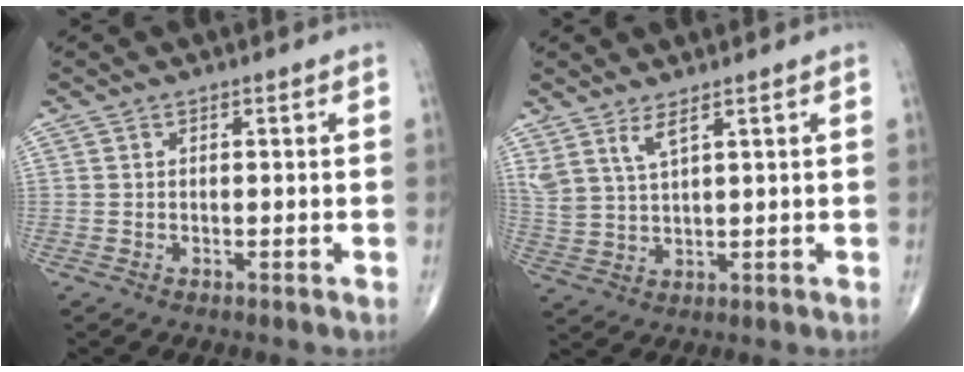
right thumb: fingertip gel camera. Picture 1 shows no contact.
{"total": 4.7, "force": [3.1, 1.0, 3.3], "torque": [-0.075, -0.021, 0.071]}